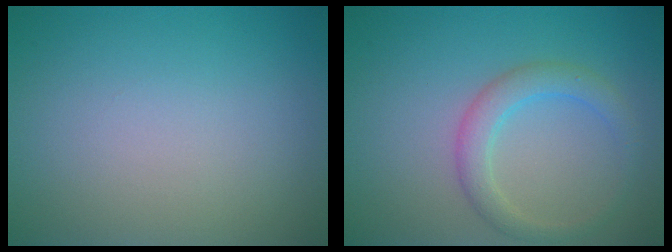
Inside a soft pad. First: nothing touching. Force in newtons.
{"total": 2.8, "press": 2.8, "slide": 0.1}